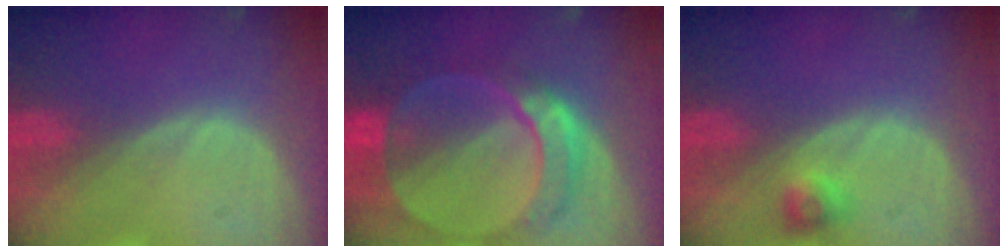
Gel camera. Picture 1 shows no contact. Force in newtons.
{"total": 9.6, "press": 8.4, "slide": 4.7}
{"total": 2.3, "press": 2.2, "slide": 0.3}